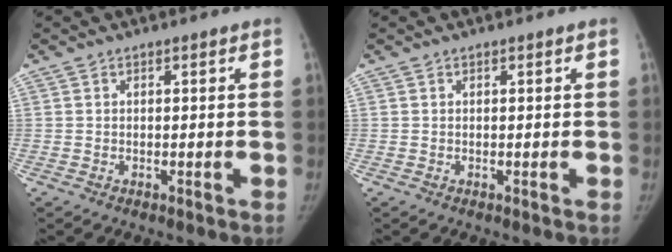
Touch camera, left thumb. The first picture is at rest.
{"total": 0.0}